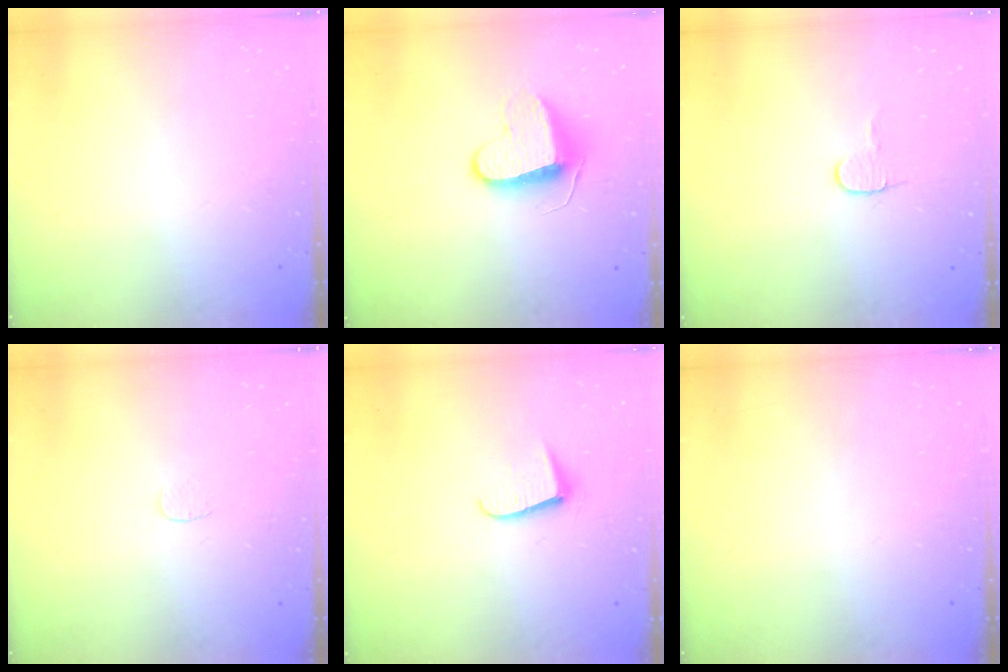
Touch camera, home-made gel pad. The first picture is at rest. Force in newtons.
{"total": 9.0, "press": 9.0, "slide": 0.3}
{"total": 6.1, "press": 6.0, "slide": 0.5}
{"total": 2.6, "press": 2.6, "slide": 0.2}
{"total": 5.9, "press": 5.9, "slide": 0.6}
{"total": 0.0}